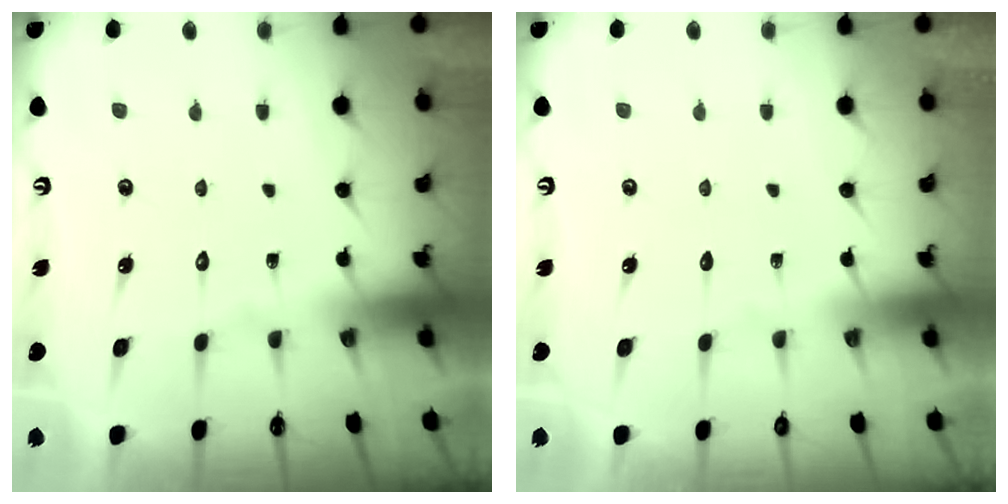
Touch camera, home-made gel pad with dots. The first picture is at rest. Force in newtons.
{"total": 0.0}